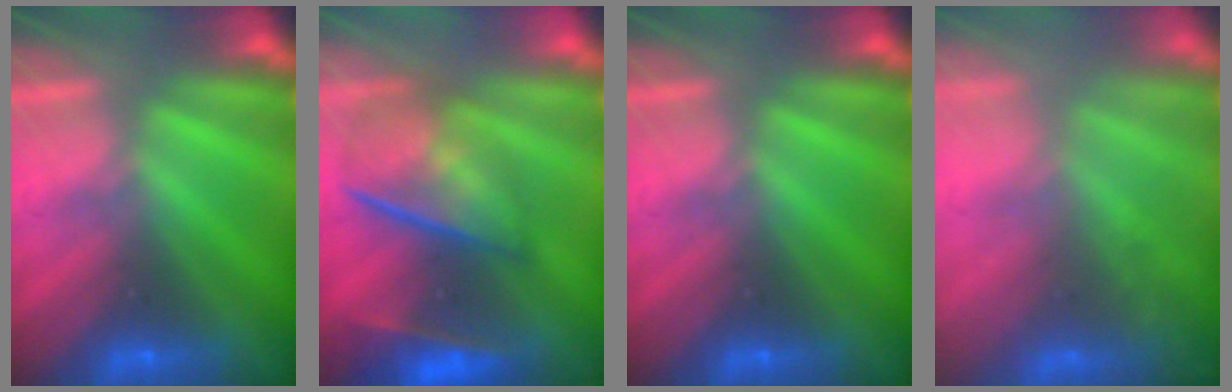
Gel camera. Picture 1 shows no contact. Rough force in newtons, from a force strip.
{"total": 6.9}
{"total": 0.0}
{"total": 7.4}